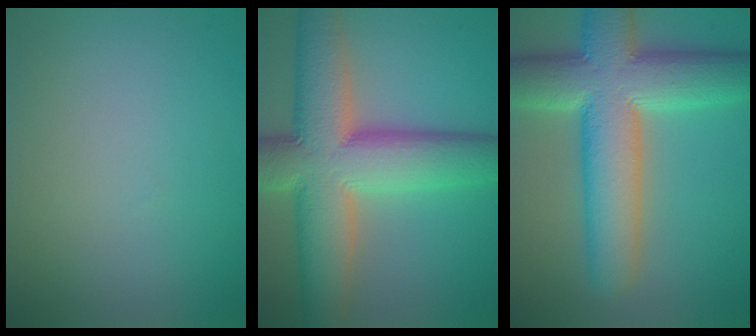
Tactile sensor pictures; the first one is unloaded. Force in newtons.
{"total": 12.9, "press": 12.8, "slide": 0.7}
{"total": 12.0, "press": 12.0, "slide": 0.6}